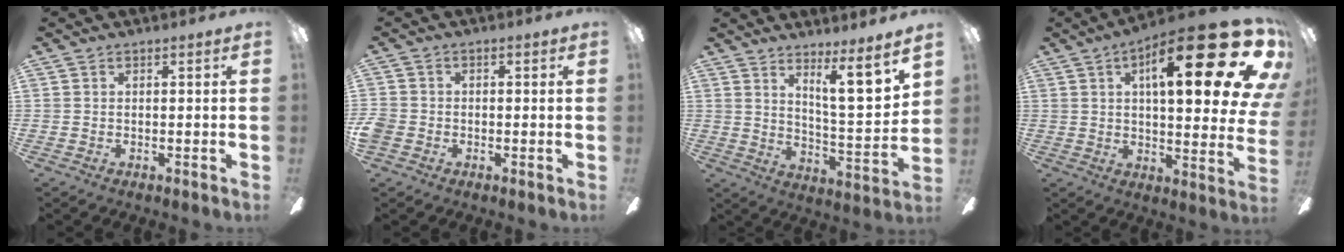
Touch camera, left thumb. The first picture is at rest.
{"total": 3.2, "force": [-1.3, 2.7, 1.1], "torque": [-0.025, 0.009, -0.025]}
{"total": 11.6, "force": [7.6, 2.3, 8.5], "torque": [-0.124, -0.050, 0.122]}
{"total": 27.5, "force": [11.7, 8.7, 23.4], "torque": [-0.331, -0.063, 0.181]}